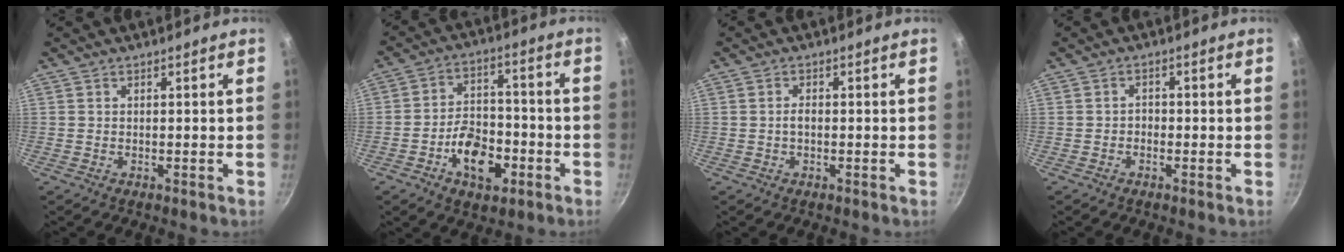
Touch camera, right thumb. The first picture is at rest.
{"total": 11.4, "force": [-4.6, 6.8, 7.9], "torque": [-0.101, 0.032, -0.078]}
{"total": 1.4, "force": [-0.2, 0.8, 1.2], "torque": [-0.019, 0.003, -0.005]}
{"total": 1.3, "force": [-0.6, 1.0, 0.5], "torque": [0.003, 0.008, -0.015]}